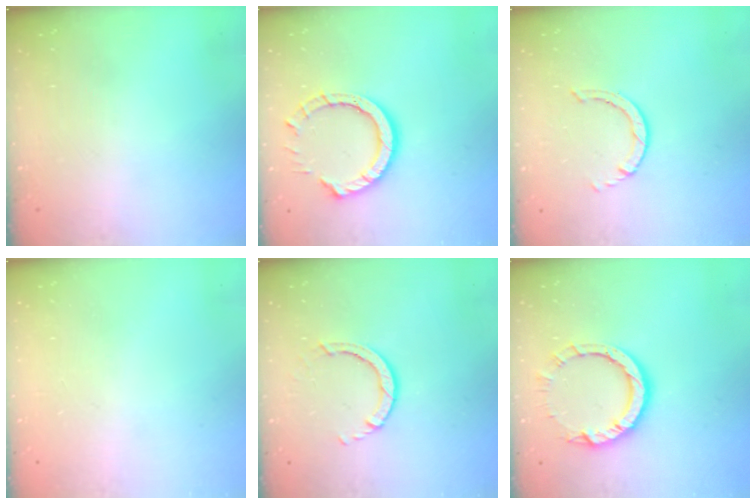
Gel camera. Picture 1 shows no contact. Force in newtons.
{"total": 10.6, "press": 10.6, "slide": 0.9}
{"total": 0.6, "press": 0.6, "slide": 0.1}
{"total": 2.2, "press": 2.2, "slide": 0.1}
{"total": 3.0, "press": 3.0, "slide": 0.4}
{"total": 10.6, "press": 10.5, "slide": 1.4}